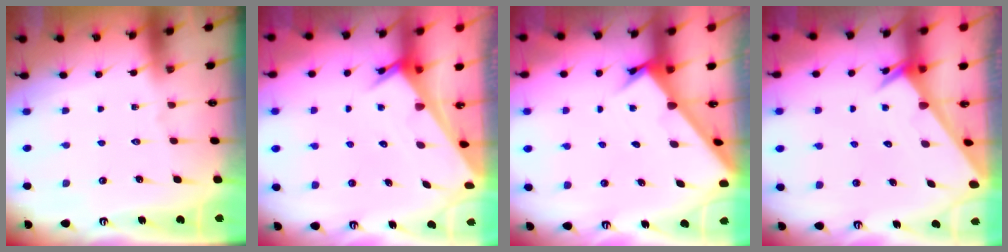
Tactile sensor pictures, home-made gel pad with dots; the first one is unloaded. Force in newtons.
{"total": 3.3, "press": 3.3, "slide": 0.2}
{"total": 2.5, "press": 2.5, "slide": 0.3}
{"total": 2.3, "press": 2.3, "slide": 0.1}